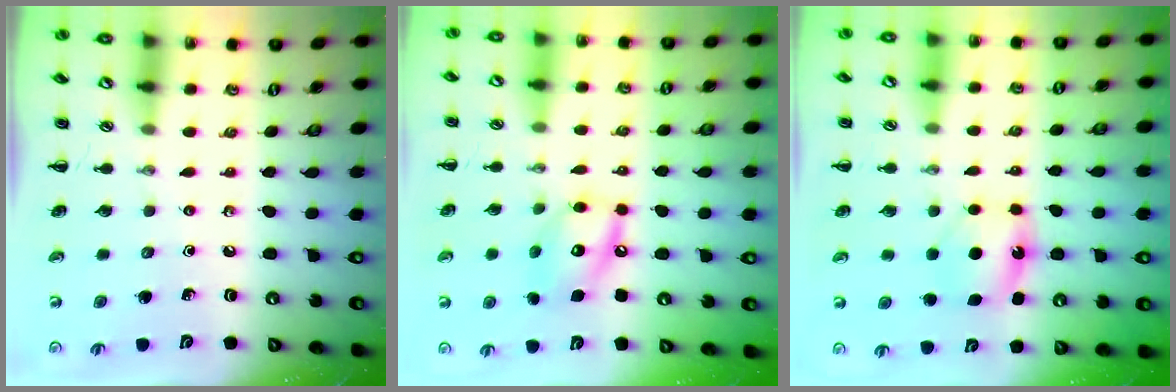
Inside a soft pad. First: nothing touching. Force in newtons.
{"total": 12.1, "press": 12.0, "slide": 1.4}
{"total": 5.3, "press": 5.2, "slide": 1.2}